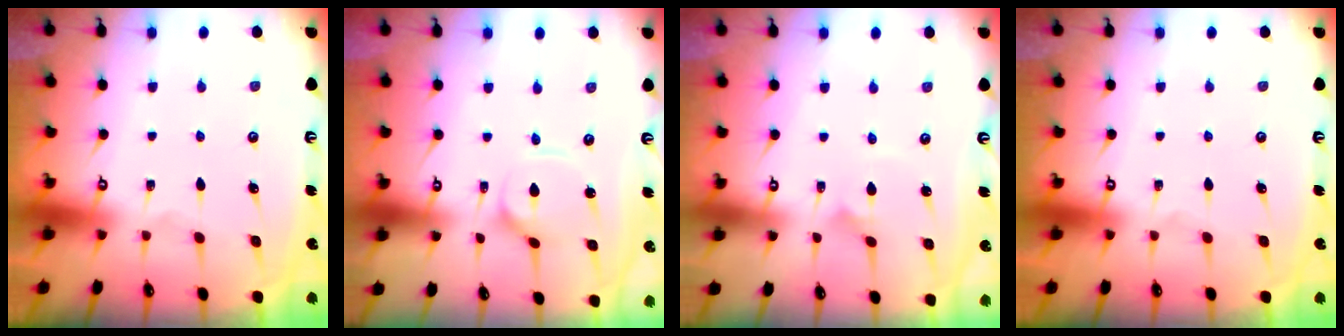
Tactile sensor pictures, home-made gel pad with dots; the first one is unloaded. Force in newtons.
{"total": 4.2, "press": 4.2, "slide": 0.3}
{"total": 3.0, "press": 3.0, "slide": 0.2}
{"total": 0.0}